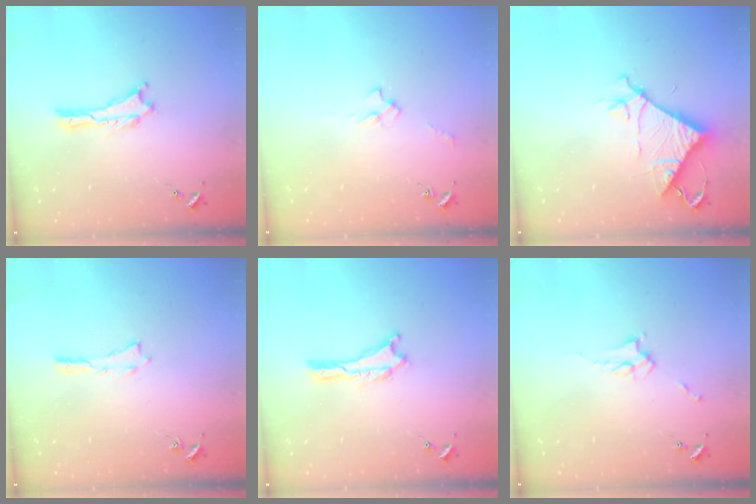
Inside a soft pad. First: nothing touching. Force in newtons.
{"total": 2.4, "press": 2.4, "slide": 0.4}
{"total": 7.9, "press": 7.8, "slide": 0.6}
{"total": 0.0}
{"total": 0.0}
{"total": 2.9, "press": 2.9, "slide": 0.4}